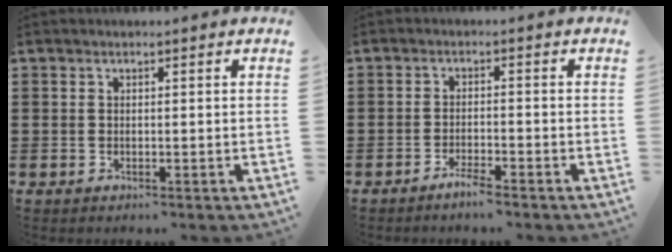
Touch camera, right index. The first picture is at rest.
{"total": 2.3, "force": [-2.0, 0.0, 1.1], "torque": [-0.019, 0.003, -0.038]}